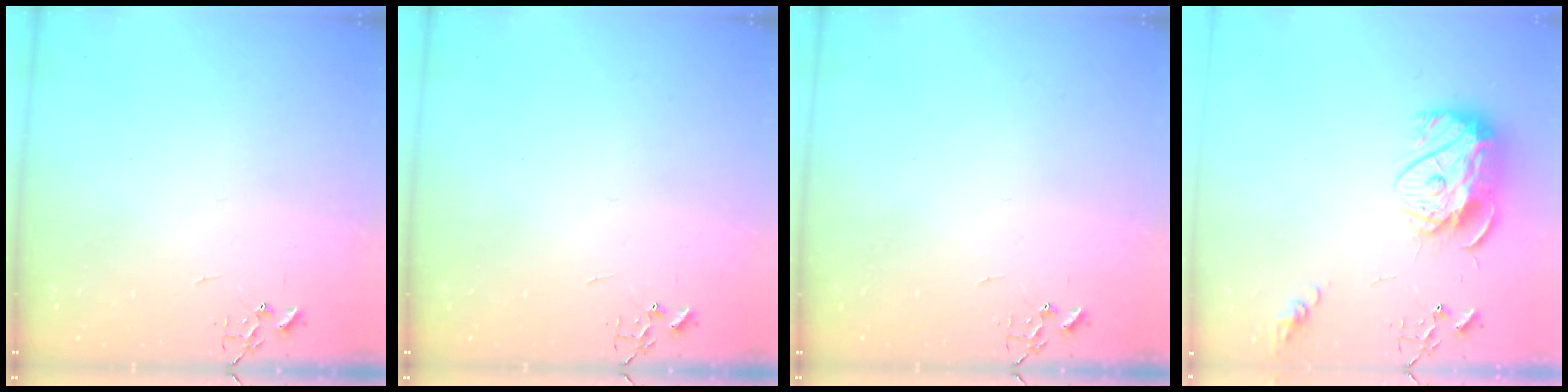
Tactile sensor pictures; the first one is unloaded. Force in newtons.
{"total": 0.0}
{"total": 0.0}
{"total": 13.8, "press": 13.7, "slide": 1.2}